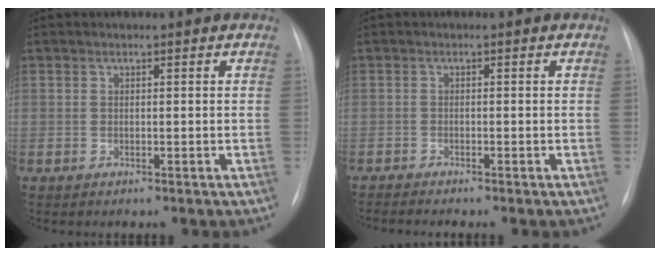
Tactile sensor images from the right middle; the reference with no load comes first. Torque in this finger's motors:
{"motor_torque": [0.15, -0.22, 0.06, 0.01]}